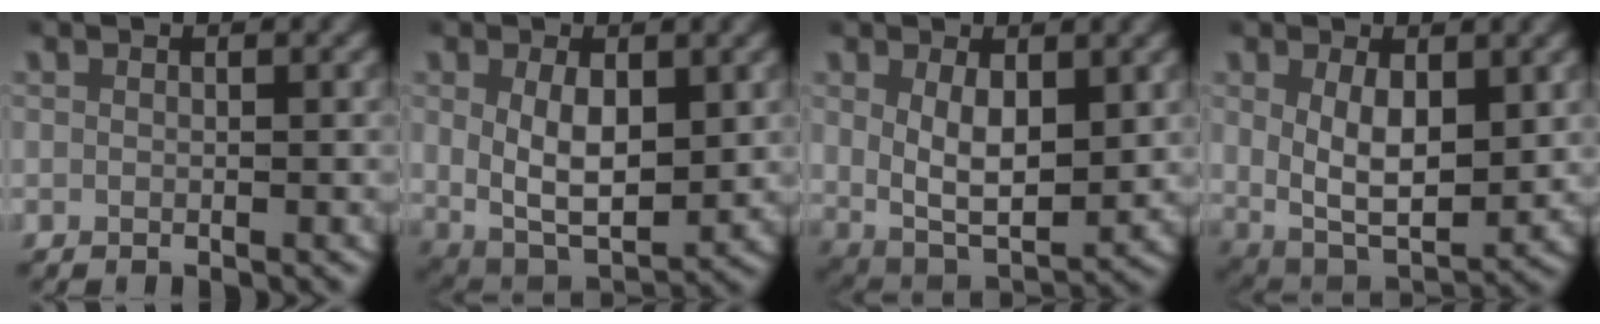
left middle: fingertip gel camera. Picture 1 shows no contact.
{"total": 7.3, "force": [-0.1, 5.1, 5.2], "torque": [-0.103, -0.034, 0.012]}
{"total": 6.6, "force": [0.3, 4.5, 4.9], "torque": [-0.099, -0.033, 0.017]}
{"total": 7.3, "force": [-0.1, 5.2, 5.2], "torque": [-0.109, -0.039, 0.014]}